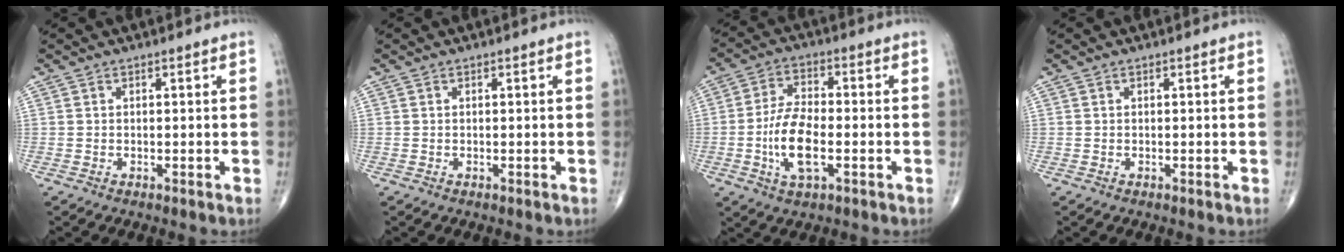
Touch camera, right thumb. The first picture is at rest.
{"total": 0.0}
{"total": 10.1, "force": [-2.4, 4.4, 8.8], "torque": [-0.173, 0.011, -0.048]}
{"total": 0.0}